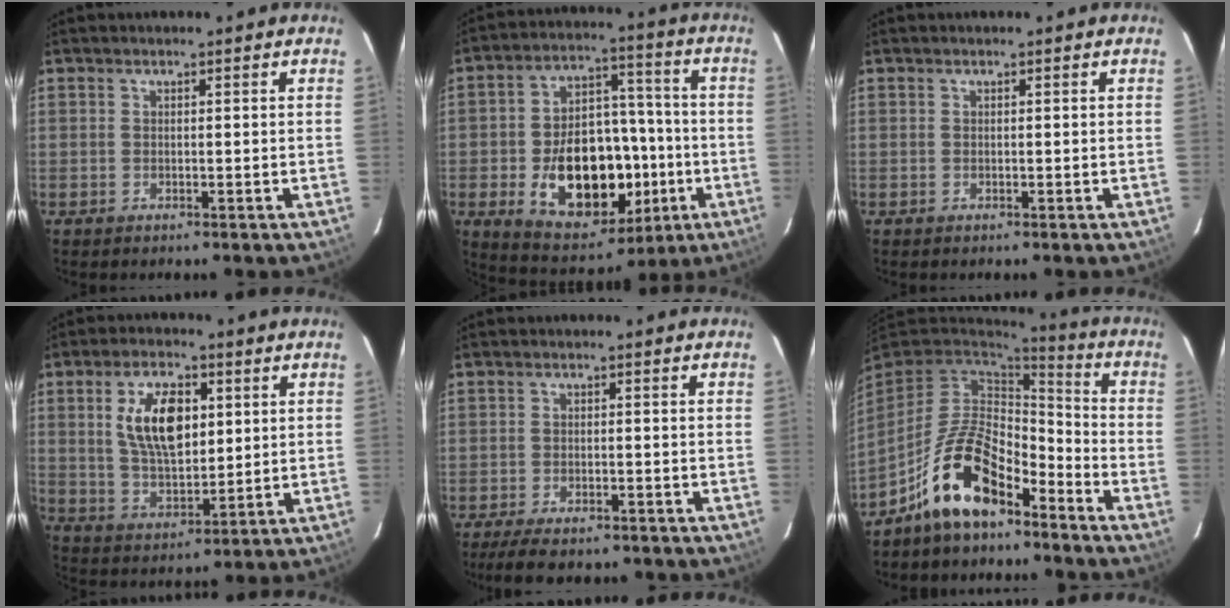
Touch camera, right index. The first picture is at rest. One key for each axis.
{"total": 20.7, "fx": -5.3, "fy": 13.0, "fz": 15.2, "tx": -0.283, "ty": 0.019, "tz": -0.056}
{"total": 0.0}
{"total": 12.1, "fx": 3.2, "fy": 6.0, "fz": 10.0, "tx": -0.185, "ty": 0.009, "tz": 0.065}
{"total": 9.1, "fx": -7.6, "fy": 2.5, "fz": 4.3, "tx": -0.096, "ty": -0.019, "tz": -0.118}
{"total": 13.9, "fx": -9.1, "fy": 5.9, "fz": 8.6, "tx": -0.175, "ty": 0.017, "tz": -0.165}